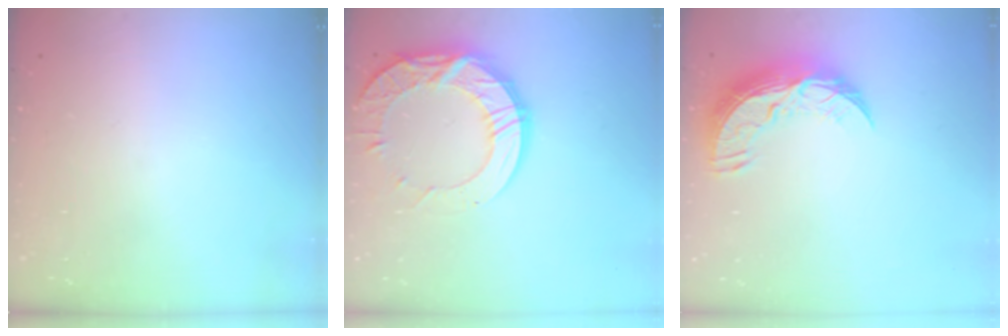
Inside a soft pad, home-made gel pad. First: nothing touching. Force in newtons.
{"total": 15.6, "press": 15.6, "slide": 1.1}
{"total": 11.2, "press": 11.2, "slide": 0.7}